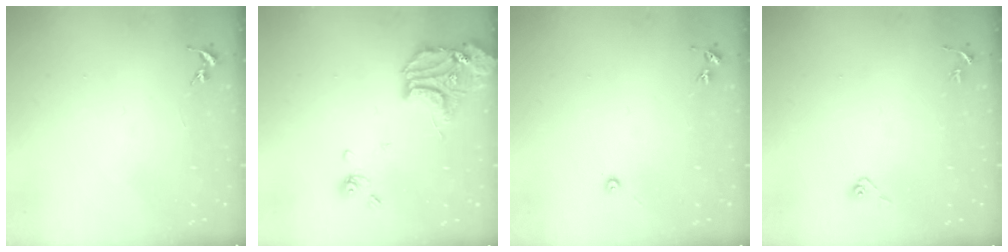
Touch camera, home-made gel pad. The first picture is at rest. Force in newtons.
{"total": 16.0, "press": 15.8, "slide": 2.5}
{"total": 3.0, "press": 3.0, "slide": 0.3}
{"total": 4.1, "press": 3.9, "slide": 1.2}